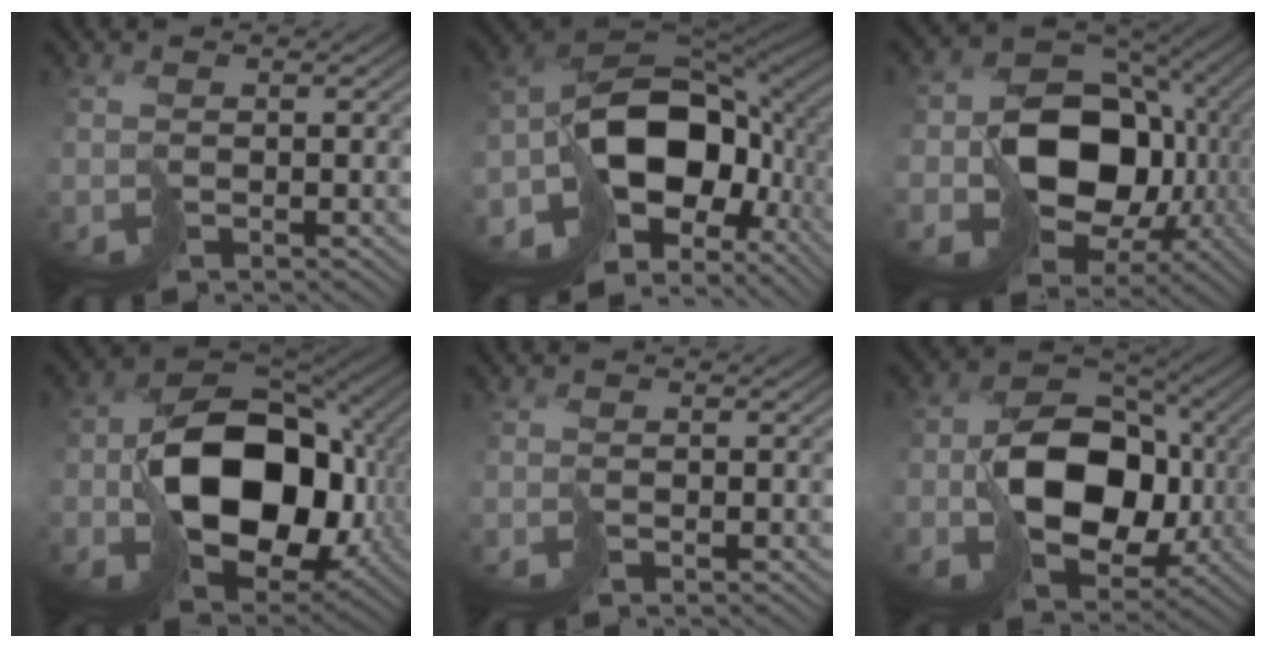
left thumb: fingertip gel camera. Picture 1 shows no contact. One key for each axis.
{"total": 17.7, "fx": -6.6, "fy": 11.4, "fz": 11.9, "tx": -0.234, "ty": -0.026, "tz": -0.112}
{"total": 17.7, "fx": -2.4, "fy": 13.6, "fz": 11.0, "tx": -0.220, "ty": -0.045, "tz": -0.022}
{"total": 17.7, "fx": -2.7, "fy": 11.8, "fz": 12.9, "tx": -0.233, "ty": -0.023, "tz": -0.042}
{"total": 0.0}
{"total": 13.6, "fx": -2.0, "fy": 9.6, "fz": 9.4, "tx": -0.174, "ty": -0.013, "tz": -0.037}